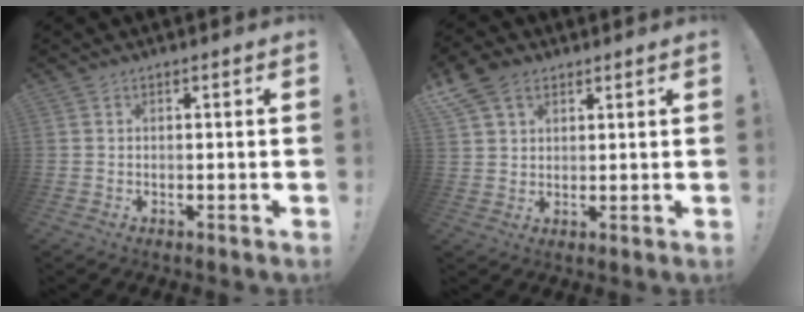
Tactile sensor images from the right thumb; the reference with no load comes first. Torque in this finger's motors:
{"motor_torque": [-0.49, 1.12, 0.22, -0.11, 0.02]}